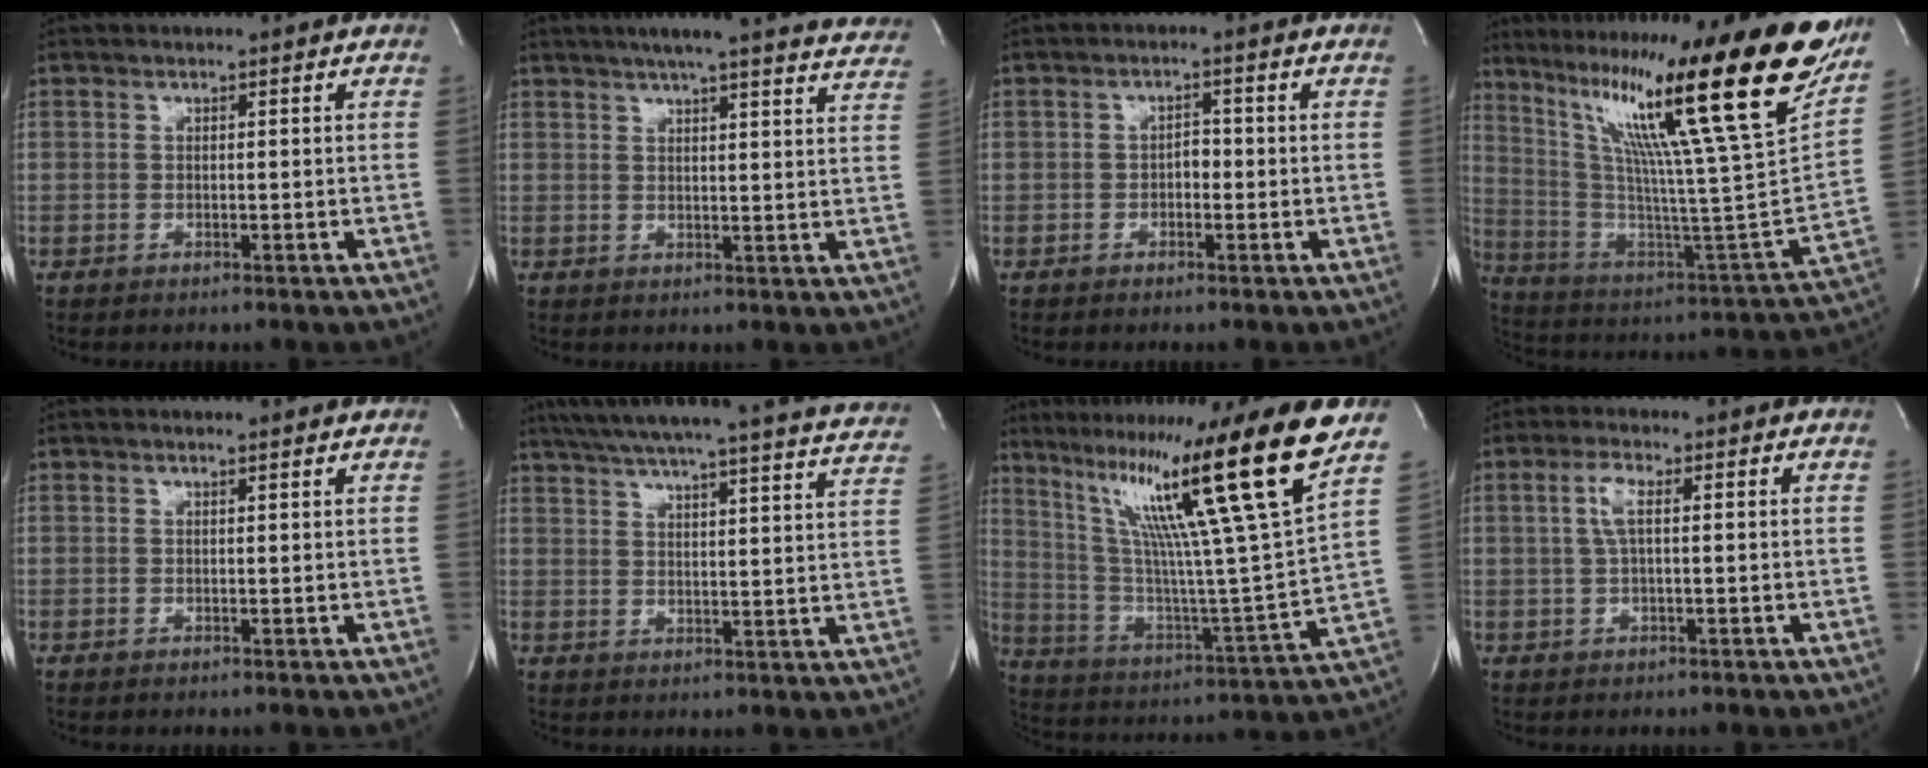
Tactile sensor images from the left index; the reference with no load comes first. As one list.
[{"total": 22.4, "force": [20.2, 1.9, 9.4], "torque": [-0.136, -0.034, 0.230]}, {"total": 1.8, "force": [-0.6, 1.0, 1.3], "torque": [-0.015, 0.003, -0.013]}, {"total": 30.5, "force": [20.9, -2.4, 22.1], "torque": [-0.354, -0.074, 0.319]}, {"total": 0.9, "force": [0.9, 0.0, 0.3], "torque": [-0.013, -0.002, 0.008]}, {"total": 29.9, "force": [27.2, 1.3, 12.2], "torque": [-0.198, -0.058, 0.329]}, {"total": 23.0, "force": [15.0, -3.3, 17.1], "torque": [-0.278, -0.027, 0.237]}, {"total": 3.5, "force": [0.6, 0.9, 3.4], "torque": [-0.071, 0.008, 0.011]}]